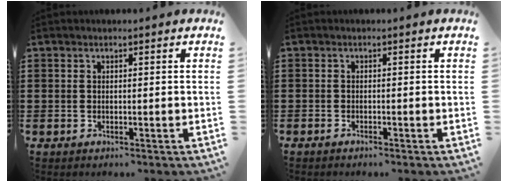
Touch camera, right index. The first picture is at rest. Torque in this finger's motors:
{"motor_torque": [0.16, 0.72, 0.11, 0.01]}